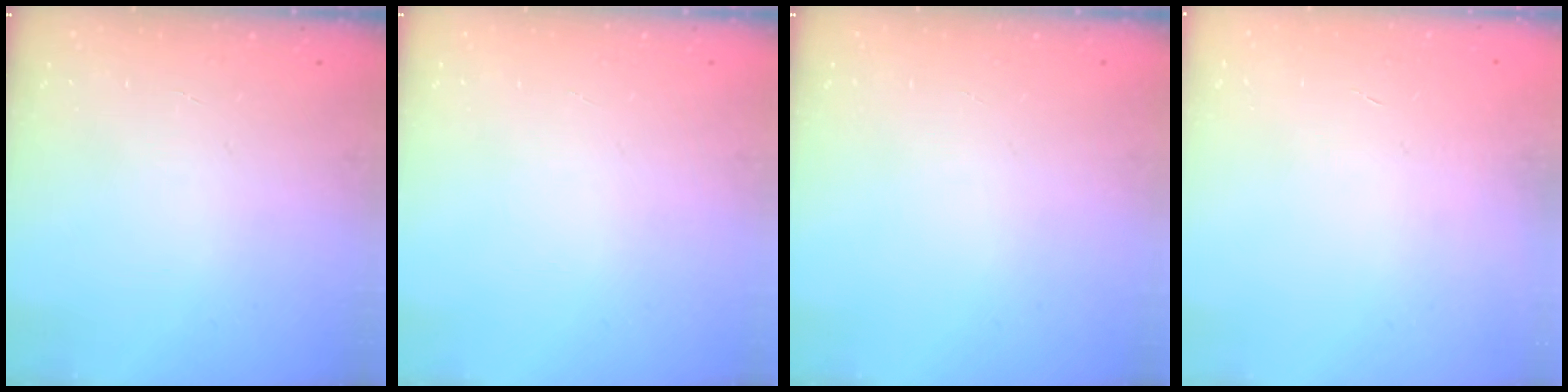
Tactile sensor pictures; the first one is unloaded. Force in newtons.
{"total": 0.0}
{"total": 0.0}
{"total": 0.6, "press": 0.6, "slide": 0.2}